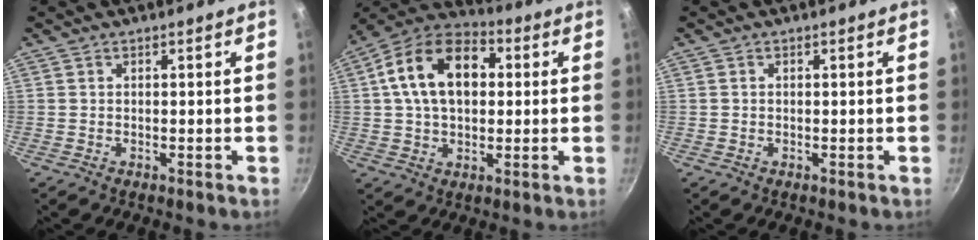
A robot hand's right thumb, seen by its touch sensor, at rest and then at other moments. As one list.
[{"total": 16.5, "force": [3.1, 10.9, 12.0], "torque": [-0.176, 0.025, 0.034]}, {"total": 0.0}]